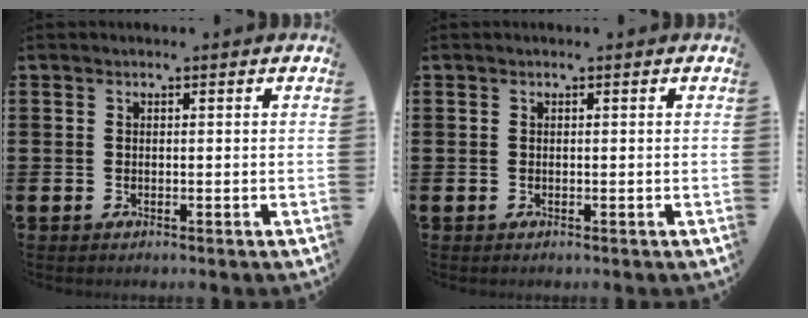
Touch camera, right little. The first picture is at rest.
{"total": 0.0}